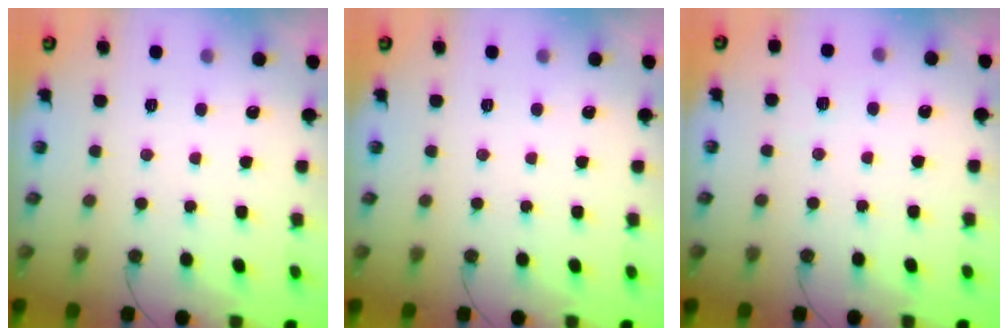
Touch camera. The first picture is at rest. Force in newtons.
{"total": 0.0}
{"total": 2.6, "press": 1.9, "slide": 1.8}